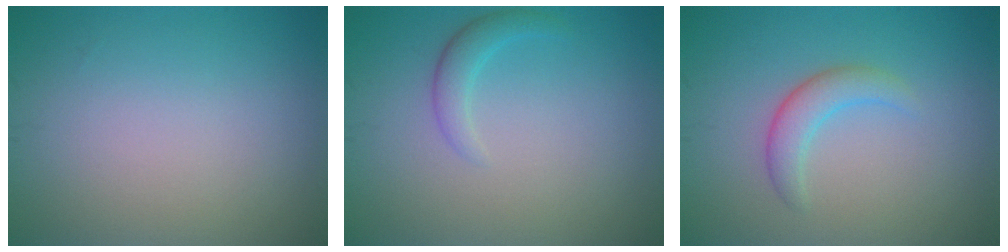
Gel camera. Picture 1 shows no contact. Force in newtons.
{"total": 1.8, "press": 1.8, "slide": 0.1}
{"total": 2.4, "press": 2.4, "slide": 0.1}